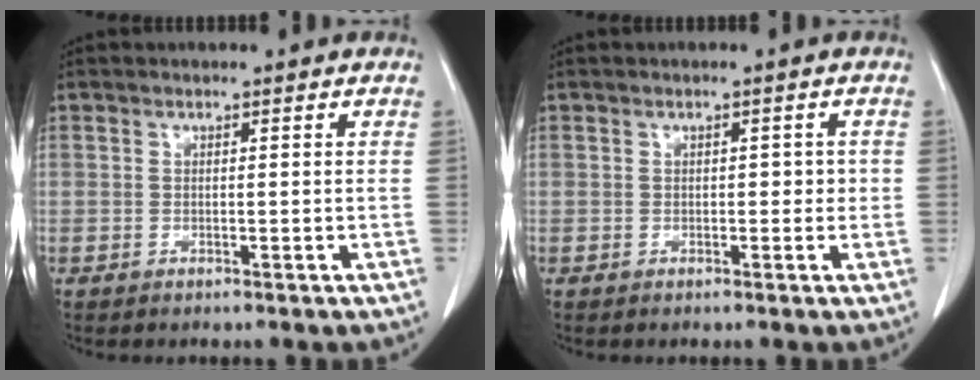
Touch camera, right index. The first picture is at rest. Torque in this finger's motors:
{"motor_torque": [0.07, -0.13, 0.10, 0.02]}